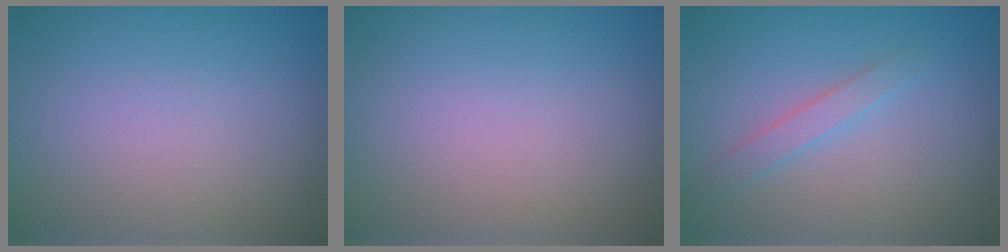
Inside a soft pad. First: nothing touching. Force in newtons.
{"total": 0.0}
{"total": 1.6, "press": 1.6, "slide": 0.0}